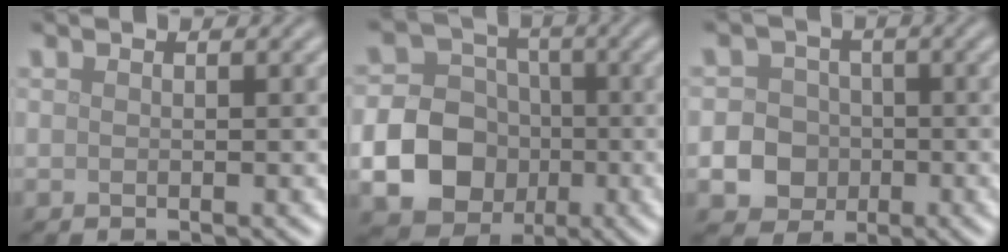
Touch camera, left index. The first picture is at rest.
{"total": 14.3, "force": [-3.5, 13.1, 4.4], "torque": [-0.113, -0.040, -0.074]}
{"total": 8.9, "force": [-2.4, 8.3, 2.2], "torque": [-0.037, -0.019, -0.068]}